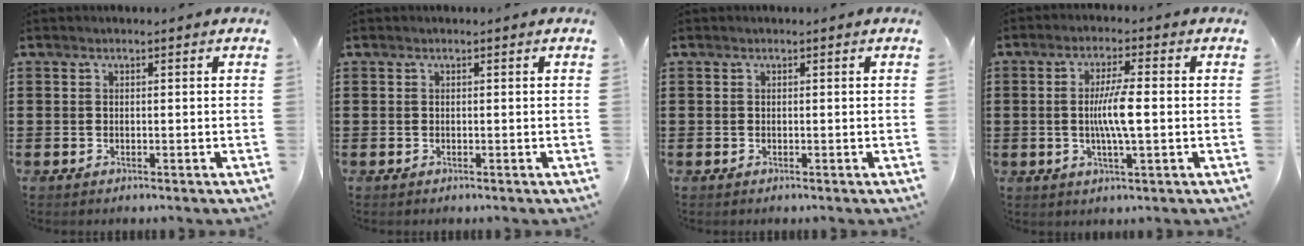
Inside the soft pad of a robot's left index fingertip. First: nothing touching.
{"total": 0.0}
{"total": 0.0}
{"total": 6.3, "force": [-0.3, 0.9, 6.2], "torque": [-0.118, -0.001, -0.012]}